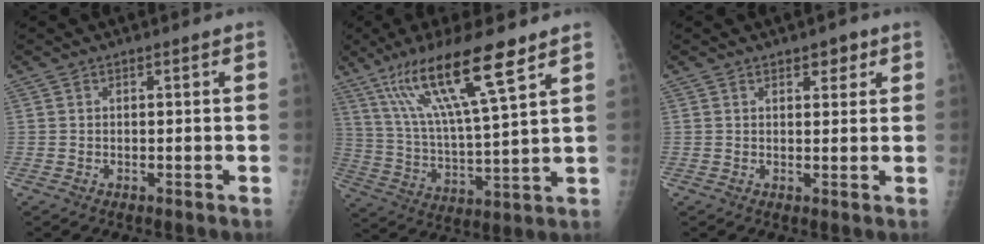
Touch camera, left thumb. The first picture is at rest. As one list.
[{"total": 17.7, "force": [10.6, 2.2, 14.0], "torque": [-0.262, -0.039, 0.198]}, {"total": 2.8, "force": [1.7, 1.5, 1.7], "torque": [-0.006, -0.007, 0.023]}]